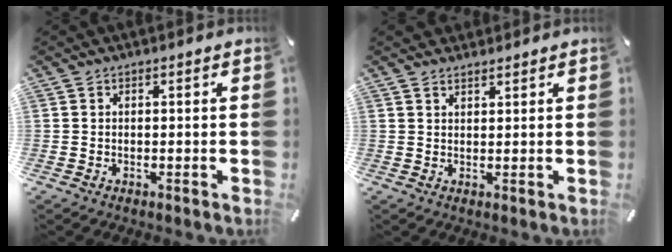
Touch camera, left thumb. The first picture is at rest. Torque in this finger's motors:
{"motor_torque": [2.82, 2.19, 1.69, -1.08, 0.67]}